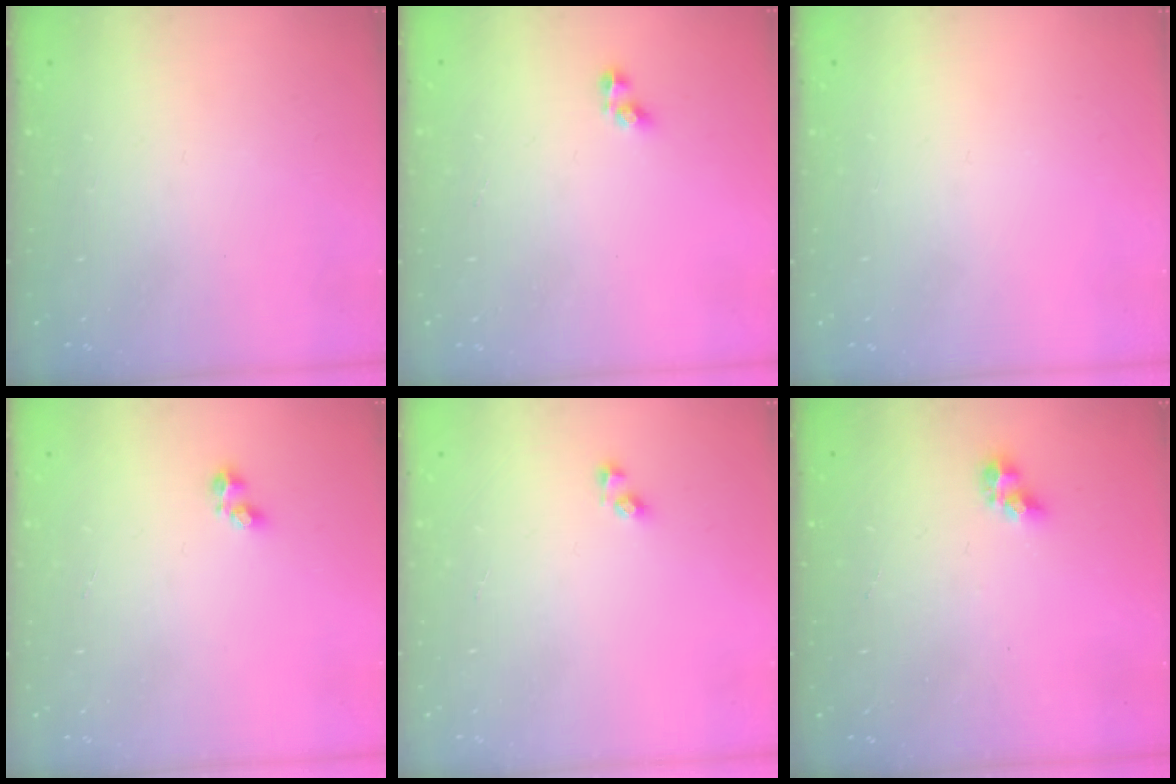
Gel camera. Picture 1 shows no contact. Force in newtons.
{"total": 2.5, "press": 2.5, "slide": 0.1}
{"total": 0.0}
{"total": 2.4, "press": 2.3, "slide": 0.8}
{"total": 4.0, "press": 3.9, "slide": 0.5}
{"total": 5.3, "press": 5.3, "slide": 0.3}